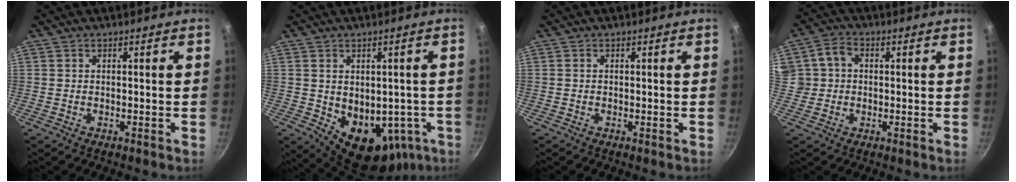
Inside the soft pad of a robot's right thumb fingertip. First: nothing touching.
{"total": 14.7, "force": [-3.0, 10.6, 9.8], "torque": [-0.089, -0.002, -0.009]}
{"total": 0.0}
{"total": 5.2, "force": [0.4, 4.6, 2.4], "torque": [-0.017, 0.007, 0.002]}